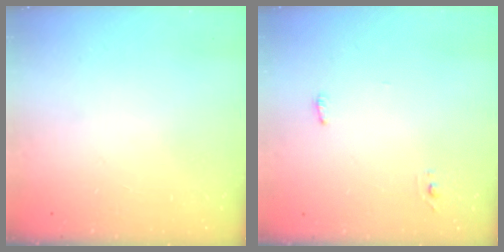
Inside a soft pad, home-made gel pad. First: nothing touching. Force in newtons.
{"total": 7.6, "press": 3.8, "slide": 6.6}